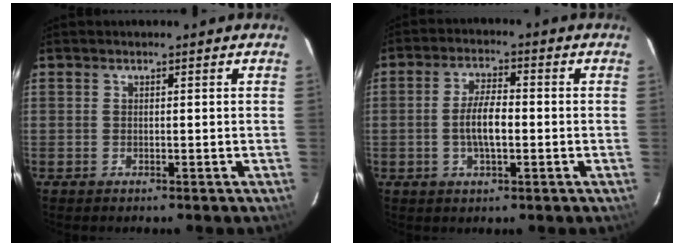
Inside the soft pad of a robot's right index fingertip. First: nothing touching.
{"total": 6.0, "force": [-1.0, 2.1, 5.5], "torque": [-0.107, 0.003, -0.018]}